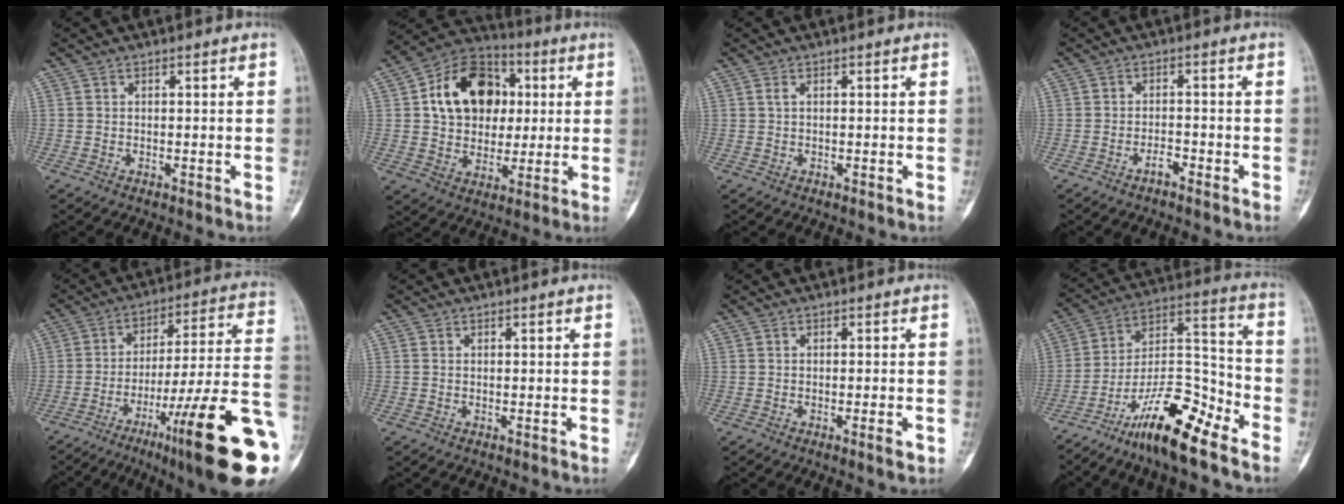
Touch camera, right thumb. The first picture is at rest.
{"total": 17.6, "force": [3.5, 13.3, 10.9], "torque": [-0.141, 0.013, 0.054]}
{"total": 0.5, "force": [0.2, 0.1, 0.5], "torque": [-0.017, 0.003, 0.004]}
{"total": 2.0, "force": [-1.6, 0.6, 1.1], "torque": [-0.023, 0.012, -0.029]}
{"total": 25.5, "force": [-9.8, 3.1, 23.4], "torque": [-0.287, 0.045, -0.141]}
{"total": 0.0}
{"total": 2.0, "force": [-0.9, 0.4, 1.8], "torque": [-0.026, -0.002, -0.012]}
{"total": 17.4, "force": [-11.9, 4.4, 12.0], "torque": [-0.199, 0.093, -0.207]}